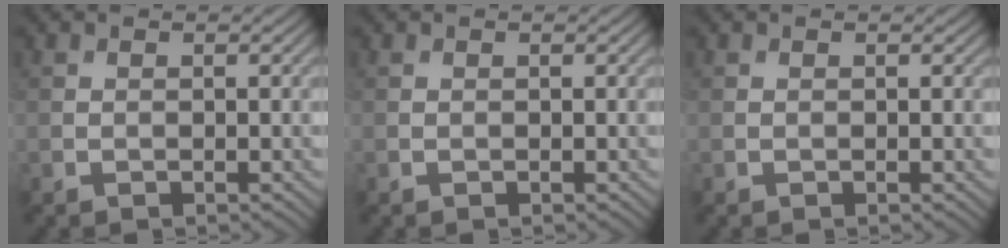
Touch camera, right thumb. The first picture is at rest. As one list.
[{"total": 0.0}, {"total": 0.0}]